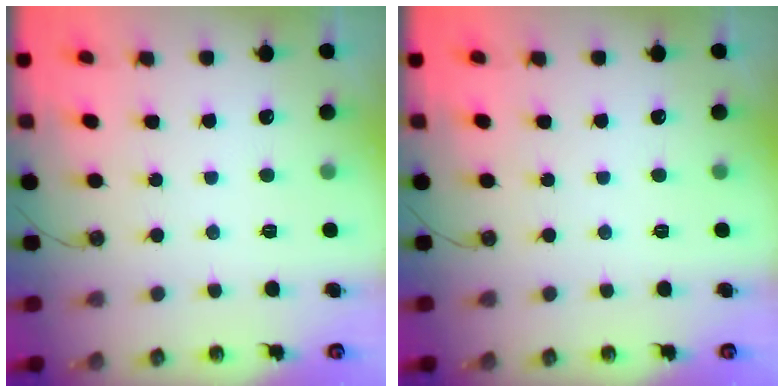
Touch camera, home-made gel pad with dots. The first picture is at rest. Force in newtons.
{"total": 0.0}